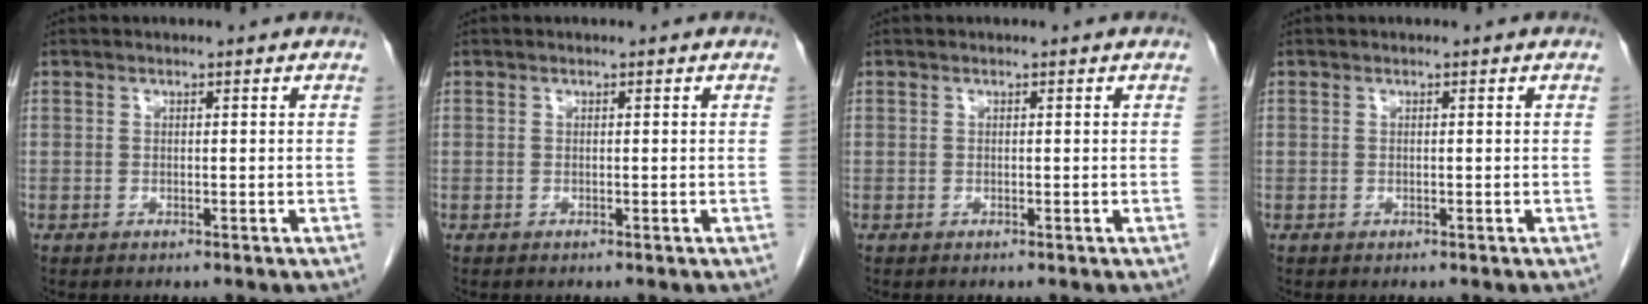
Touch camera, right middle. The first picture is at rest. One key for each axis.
{"total": 0.0}
{"total": 0.0}
{"total": 0.0}